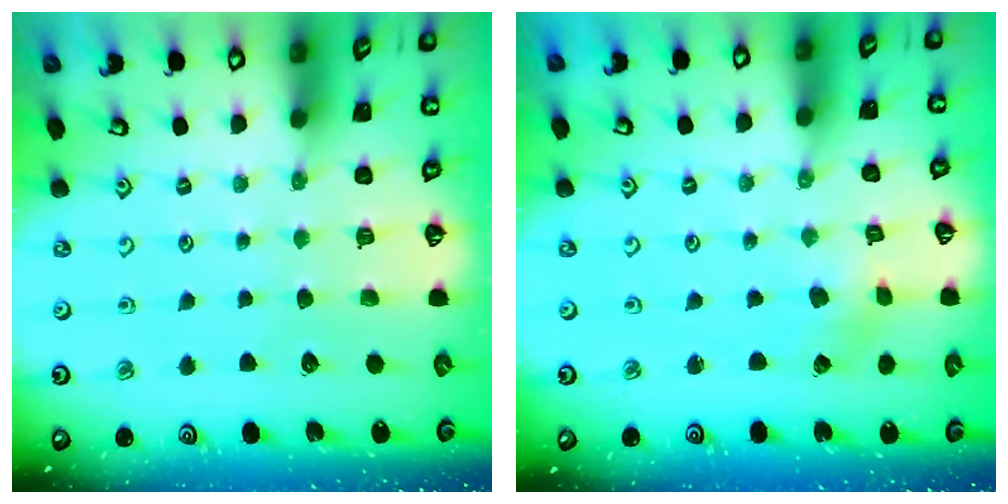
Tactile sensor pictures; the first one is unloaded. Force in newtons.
{"total": 1.1, "press": 1.1, "slide": 0.1}